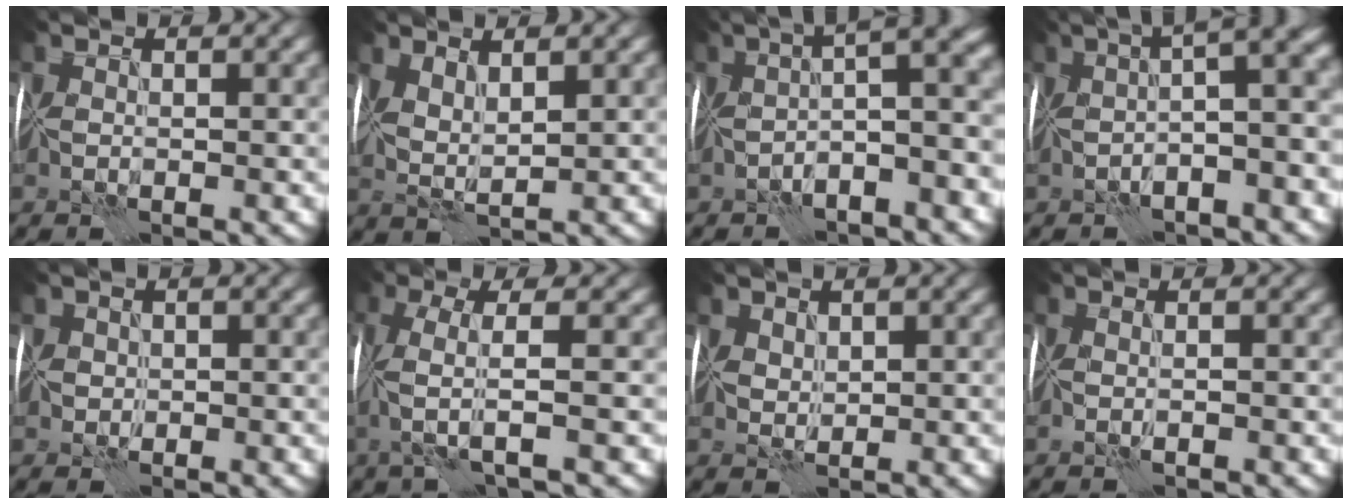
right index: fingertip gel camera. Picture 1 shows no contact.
{"total": 2.8, "force": [1.5, 1.0, 2.1], "torque": [-0.048, 0.004, 0.029]}
{"total": 7.8, "force": [0.0, 2.2, 7.5], "torque": [-0.085, 0.032, -0.013]}
{"total": 8.5, "force": [0.7, 2.6, 8.1], "torque": [-0.085, 0.034, 0.004]}
{"total": 1.3, "force": [0.1, 1.3, 0.4], "torque": [-0.001, 0.003, -0.001]}
{"total": 3.8, "force": [-0.4, 0.6, 3.7], "torque": [-0.074, 0.004, -0.014]}
{"total": 1.5, "force": [1.0, 1.0, 0.6], "torque": [-0.014, 0.002, 0.019]}
{"total": 1.0, "force": [-0.2, 0.2, 0.9], "torque": [-0.018, -0.001, -0.005]}